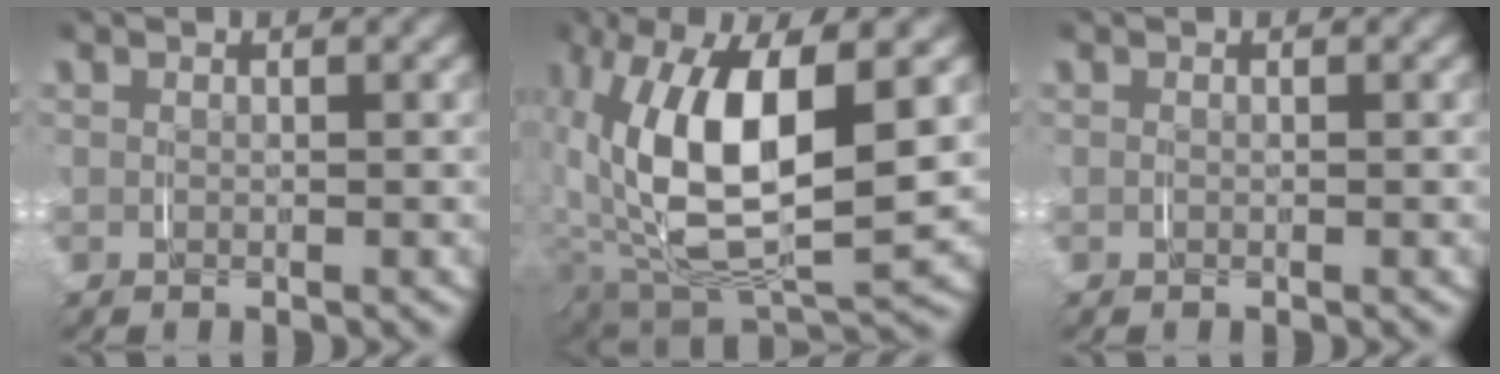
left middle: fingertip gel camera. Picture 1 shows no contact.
{"total": 13.7, "force": [0.2, 7.4, 11.5], "torque": [-0.242, -0.027, 0.025]}
{"total": 0.0}